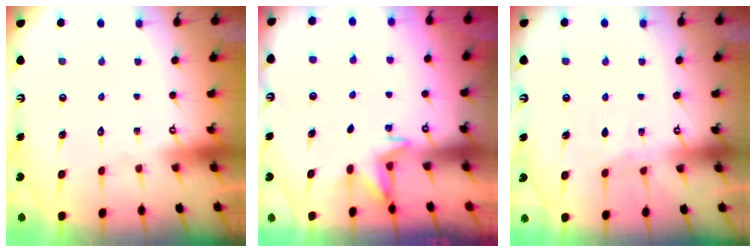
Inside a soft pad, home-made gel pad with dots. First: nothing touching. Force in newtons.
{"total": 2.1, "press": 1.8, "slide": 1.1}
{"total": 4.8, "press": 4.8, "slide": 0.6}